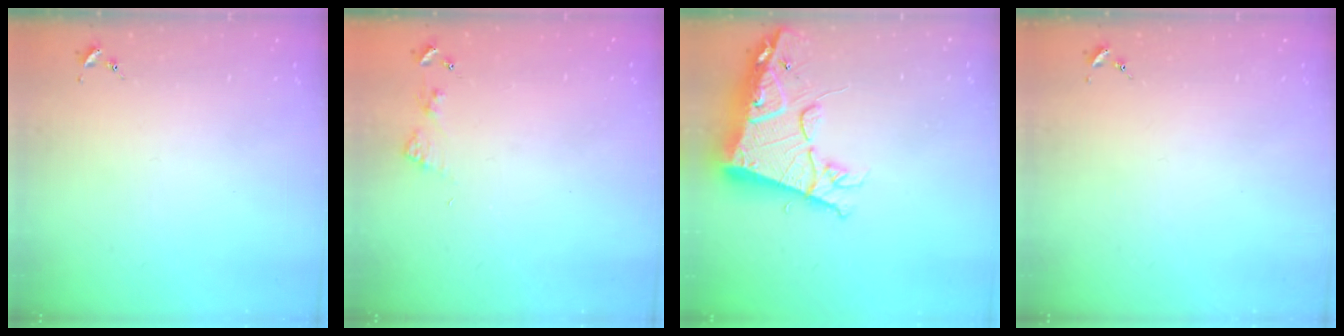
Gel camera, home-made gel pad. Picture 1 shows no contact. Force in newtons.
{"total": 4.5, "press": 4.5, "slide": 0.5}
{"total": 17.5, "press": 17.4, "slide": 1.9}
{"total": 0.0}